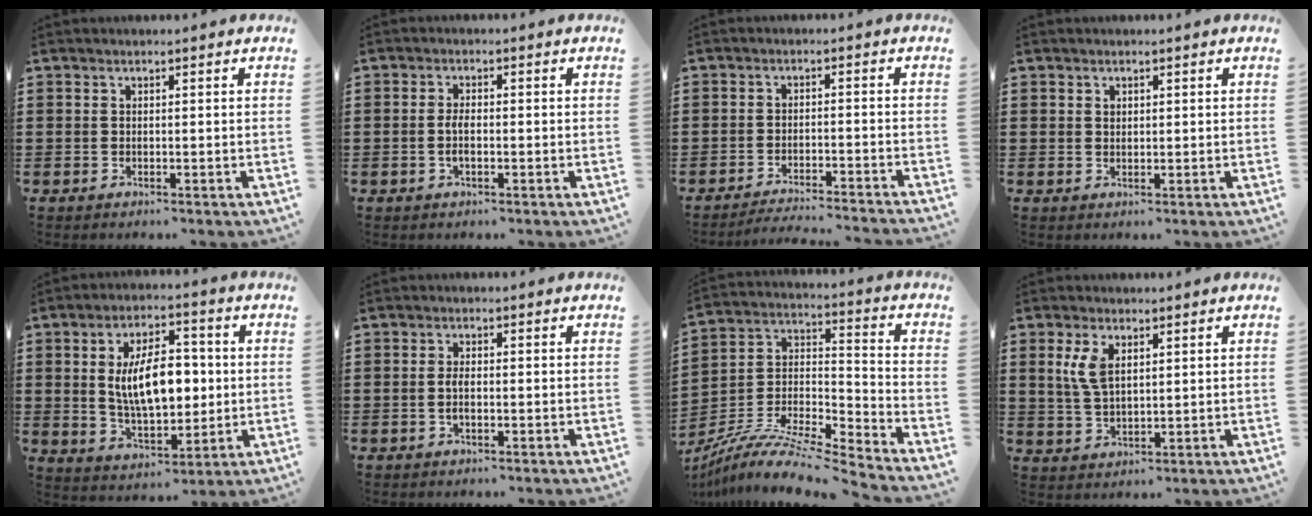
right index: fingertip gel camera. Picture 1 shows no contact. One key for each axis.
{"total": 2.4, "fx": -0.4, "fy": 0.6, "fz": 2.2, "tx": -0.051, "ty": -0.006, "tz": -0.009}
{"total": 2.9, "fx": -2.8, "fy": -0.3, "fz": 0.5, "tx": -0.012, "ty": -0.001, "tz": -0.058}
{"total": 0.8, "fx": 0.5, "fy": 0.6, "fz": 0.3, "tx": -0.007, "ty": 0.002, "tz": 0.011}
{"total": 10.7, "fx": 1.1, "fy": 5.6, "fz": 9.1, "tx": -0.157, "ty": 0.007, "tz": 0.015}
{"total": 2.1, "fx": -0.4, "fy": 0.5, "fz": 2.0, "tx": -0.053, "ty": -0.008, "tz": -0.011}
{"total": 10.1, "fx": -8.6, "fy": 2.0, "fz": 4.8, "tx": -0.104, "ty": 0.006, "tz": -0.177}
{"total": 4.7, "fx": 1.9, "fy": 2.3, "fz": 3.7, "tx": -0.081, "ty": 0.007, "tz": 0.032}